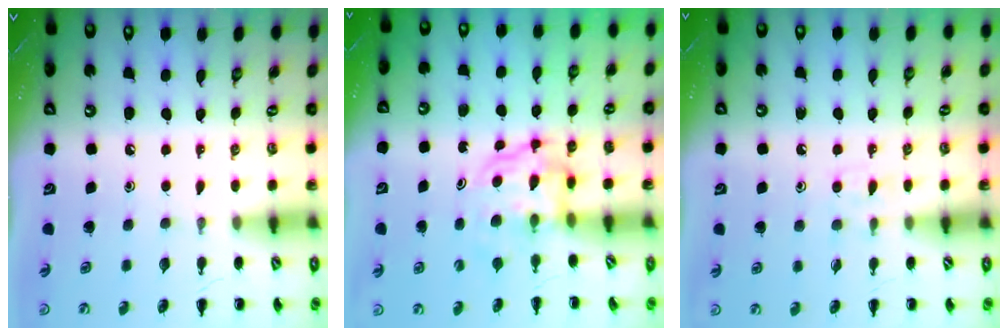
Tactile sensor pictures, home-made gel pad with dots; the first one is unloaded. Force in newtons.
{"total": 3.7, "press": 3.7, "slide": 0.2}
{"total": 4.2, "press": 3.9, "slide": 1.6}